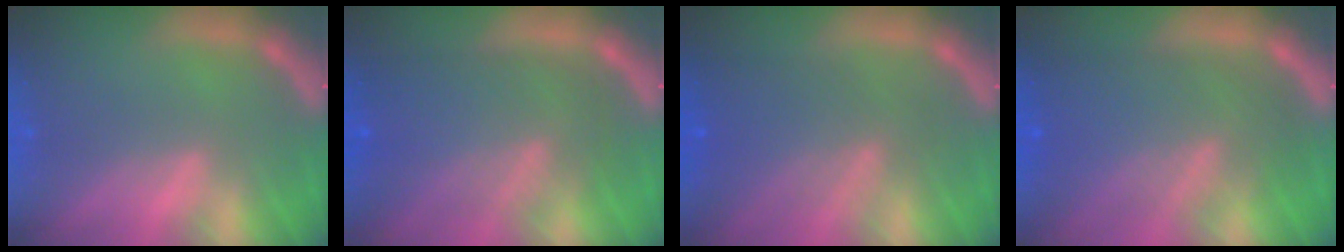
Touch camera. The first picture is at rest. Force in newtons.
{"total": 9.5}
{"total": 6.6}
{"total": 9.5}